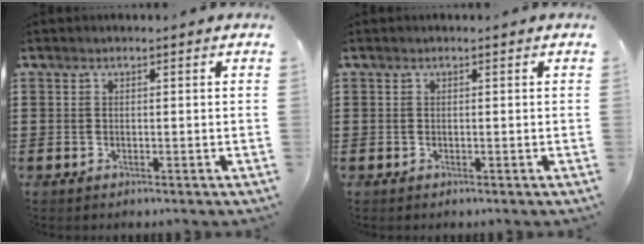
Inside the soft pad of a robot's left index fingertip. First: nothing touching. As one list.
[{"total": 0.0}]